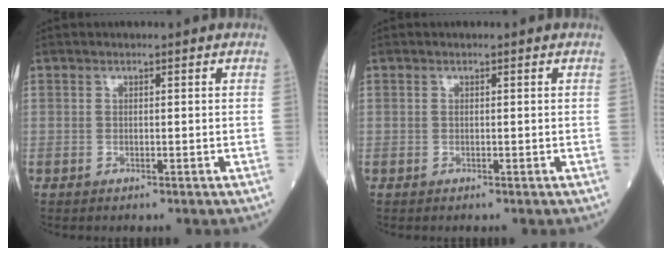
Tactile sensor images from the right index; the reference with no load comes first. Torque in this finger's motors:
{"motor_torque": [-0.10, -0.05, -0.03, 0.01]}